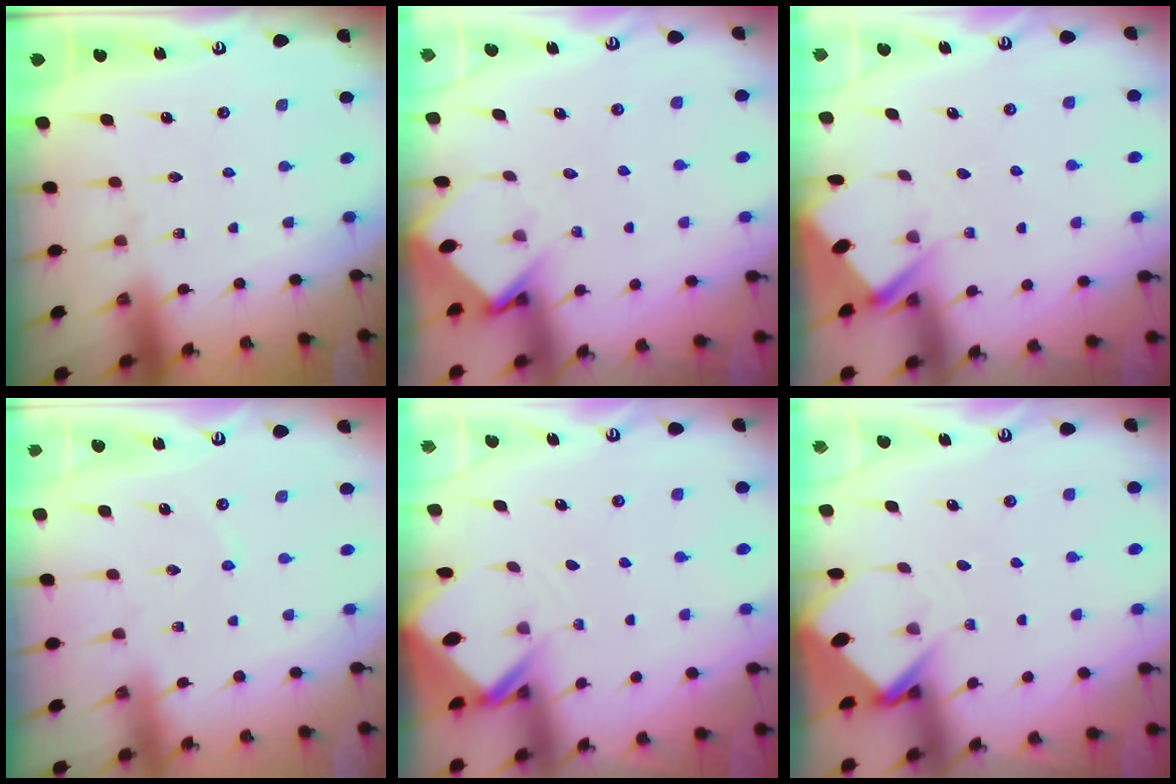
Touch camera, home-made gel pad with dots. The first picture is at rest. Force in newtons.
{"total": 3.6, "press": 3.6, "slide": 0.3}
{"total": 2.9, "press": 2.9, "slide": 0.4}
{"total": 1.6, "press": 1.6, "slide": 0.2}
{"total": 2.6, "press": 2.6, "slide": 0.1}
{"total": 3.8, "press": 3.8, "slide": 0.2}